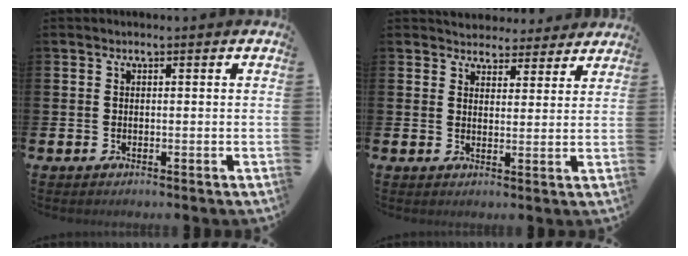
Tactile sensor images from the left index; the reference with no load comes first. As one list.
[{"total": 4.3, "force": [4.0, 1.4, -0.2], "torque": [0.001, -0.030, 0.069]}]